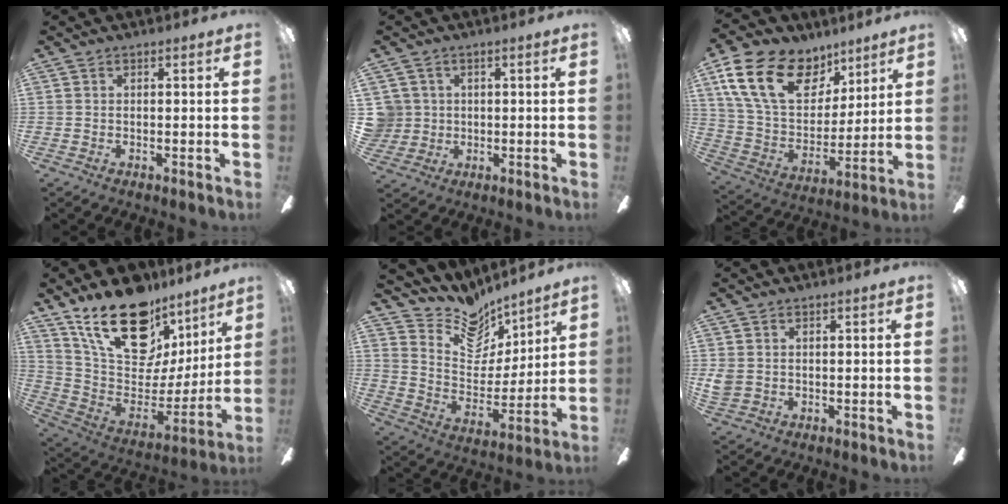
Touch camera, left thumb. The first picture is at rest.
{"total": 5.6, "force": [1.1, 5.4, 0.5], "torque": [-0.037, 0.005, 0.022]}
{"total": 22.6, "force": [12.1, 14.1, 12.8], "torque": [-0.248, -0.049, 0.222]}
{"total": 24.9, "force": [16.1, 13.0, 13.9], "torque": [-0.225, -0.098, 0.300]}
{"total": 13.3, "force": [11.2, 6.4, 3.2], "torque": [-0.074, -0.092, 0.210]}
{"total": 2.5, "force": [0.8, 2.0, 1.3], "torque": [-0.025, 0.003, 0.016]}